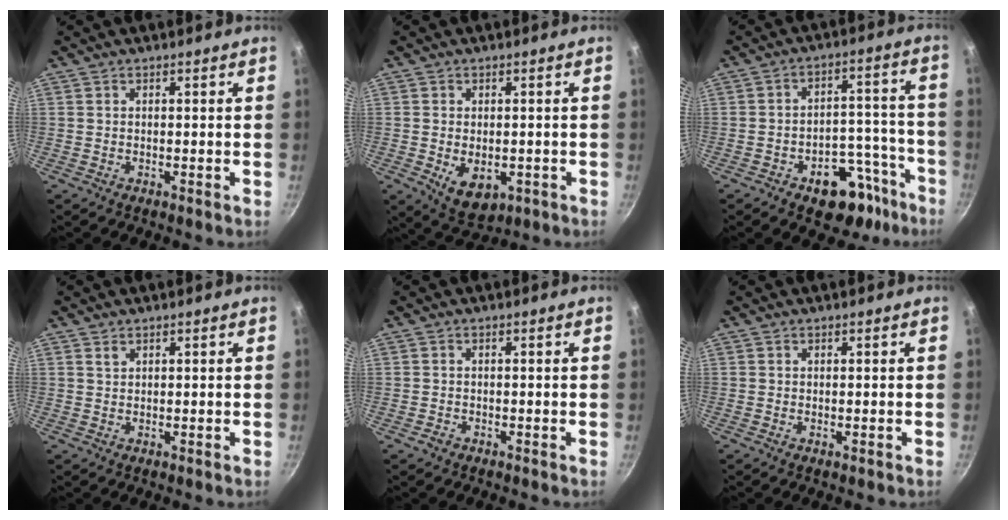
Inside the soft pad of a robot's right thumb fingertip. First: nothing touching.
{"total": 6.7, "force": [-1.8, 4.1, 5.0], "torque": [-0.065, -0.002, -0.012]}
{"total": 13.0, "force": [-7.9, 7.1, 7.6], "torque": [-0.063, 0.077, -0.106]}
{"total": 1.0, "force": [0.8, 0.6, 0.3], "torque": [0.000, -0.005, 0.015]}
{"total": 0.8, "force": [-0.5, 0.5, 0.2], "torque": [-0.003, 0.002, -0.011]}
{"total": 0.0}